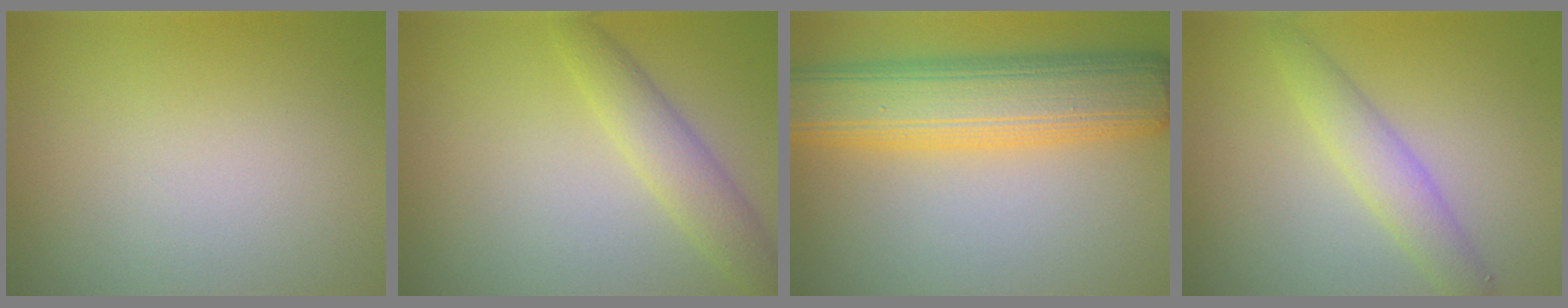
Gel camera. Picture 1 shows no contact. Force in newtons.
{"total": 3.0, "press": 3.0, "slide": 0.1}
{"total": 9.6, "press": 9.6, "slide": 0.1}
{"total": 2.8, "press": 2.8, "slide": 0.1}